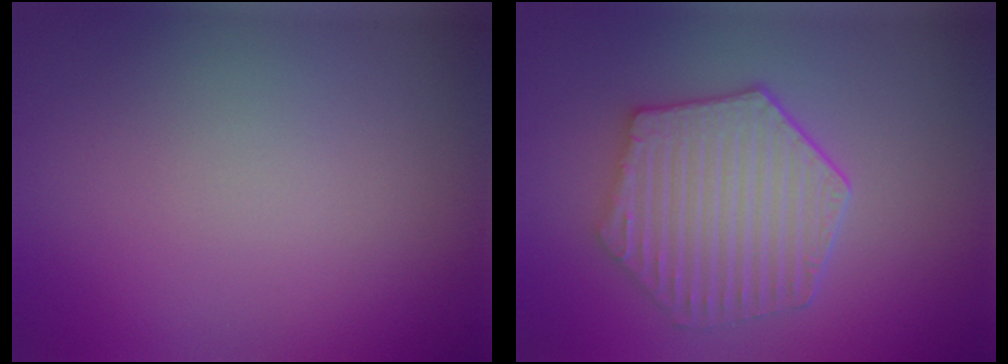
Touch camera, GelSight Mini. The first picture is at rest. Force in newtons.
{"total": 6.3, "press": 5.1, "slide": 3.8}